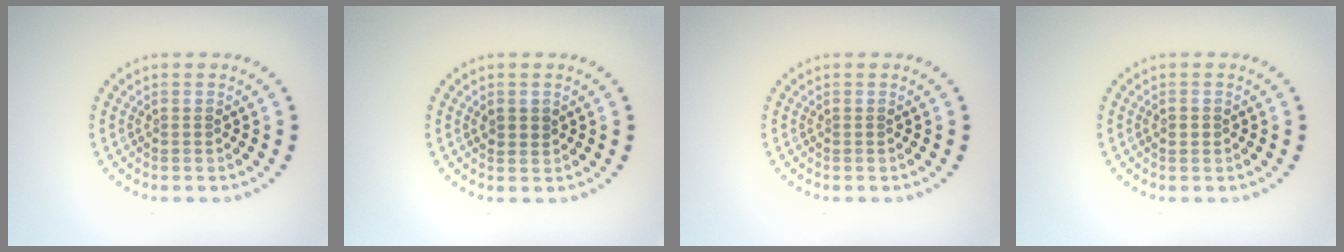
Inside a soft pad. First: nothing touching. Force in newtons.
{"total": 1.3, "press": 1.2, "slide": 0.4}
{"total": 0.0}
{"total": 1.0, "press": 1.0, "slide": 0.1}